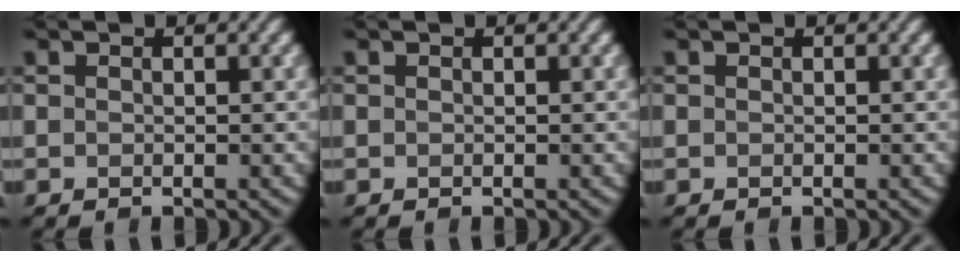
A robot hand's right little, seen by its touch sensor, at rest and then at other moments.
{"total": 0.0}
{"total": 0.0}